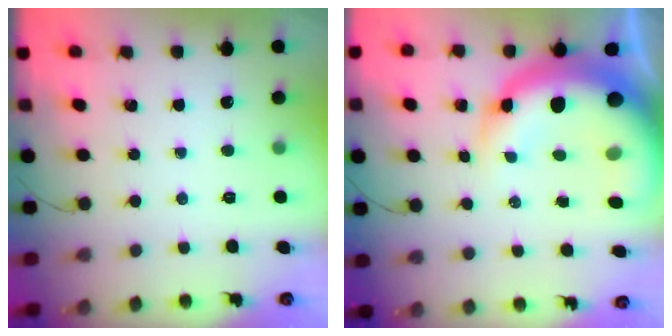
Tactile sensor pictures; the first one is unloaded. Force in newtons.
{"total": 21.3, "press": 20.7, "slide": 5.4}